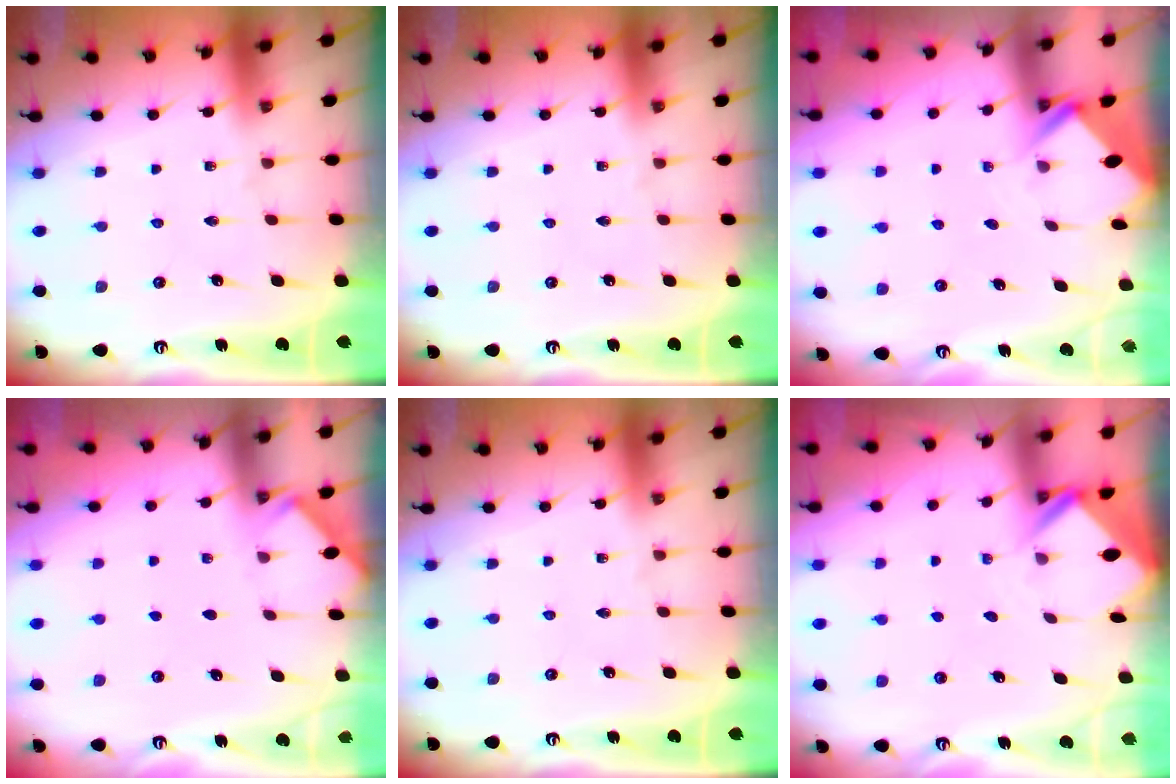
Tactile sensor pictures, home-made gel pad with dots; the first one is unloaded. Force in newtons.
{"total": 0.0}
{"total": 2.6, "press": 2.6, "slide": 0.2}
{"total": 2.8, "press": 2.7, "slide": 0.4}
{"total": 0.0}
{"total": 2.6, "press": 2.6, "slide": 0.2}